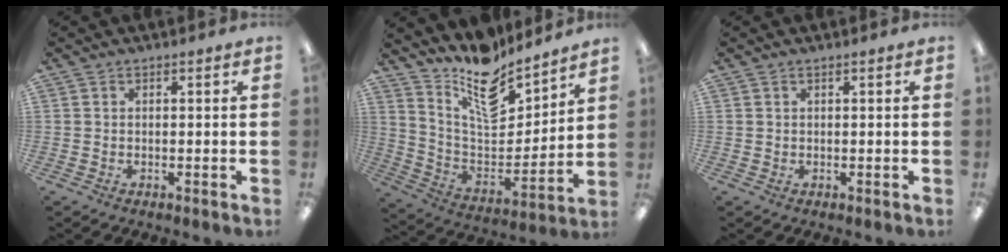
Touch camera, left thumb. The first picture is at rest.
{"total": 15.2, "force": [12.0, 6.2, 7.1], "torque": [-0.124, -0.095, 0.212]}
{"total": 0.0}